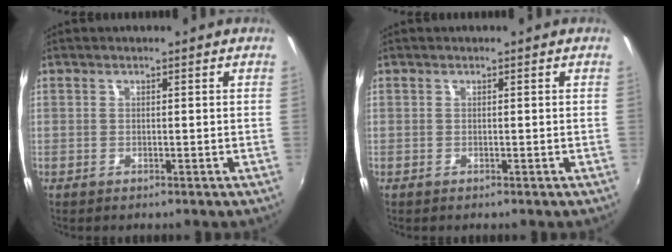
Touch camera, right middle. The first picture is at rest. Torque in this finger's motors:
{"motor_torque": [0.03, -0.05, 0.00, 0.00]}